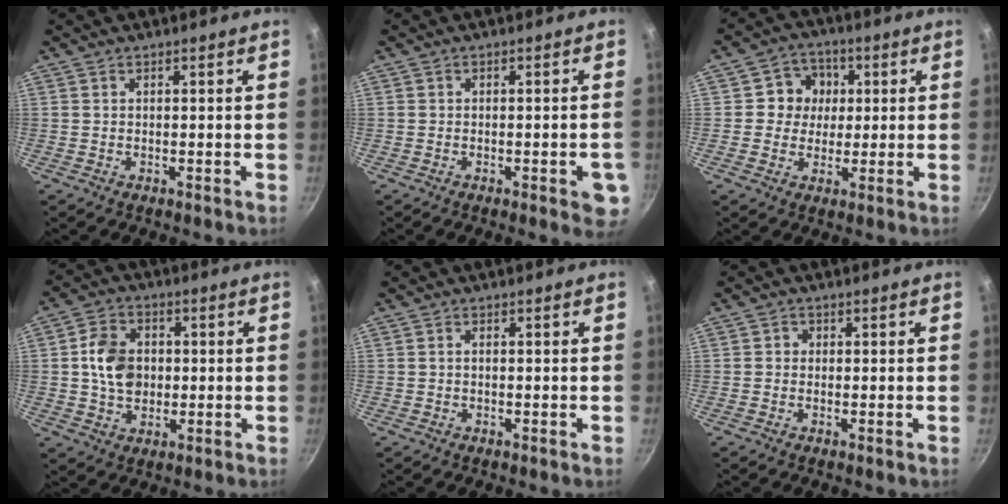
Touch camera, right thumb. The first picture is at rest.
{"total": 3.7, "force": [-1.0, 1.7, 3.2], "torque": [-0.026, -0.002, -0.014]}
{"total": 7.3, "force": [1.1, 6.8, 2.2], "torque": [0.010, 0.008, 0.005]}
{"total": 9.5, "force": [0.6, 7.4, 5.9], "torque": [-0.082, 0.011, 0.005]}
{"total": 0.9, "force": [0.0, 0.7, 0.5], "torque": [-0.009, 0.004, 0.000]}
{"total": 1.4, "force": [-0.1, 1.4, 0.5], "torque": [-0.002, 0.002, -0.005]}